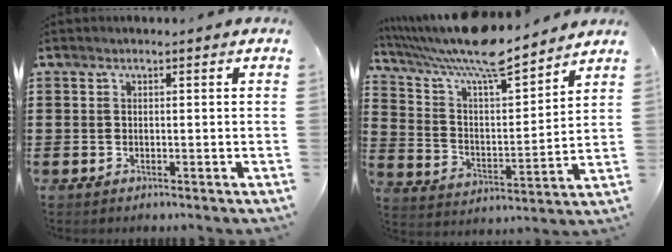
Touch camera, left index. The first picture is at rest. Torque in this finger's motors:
{"motor_torque": [0.40, -0.04, 1.05, 0.21]}